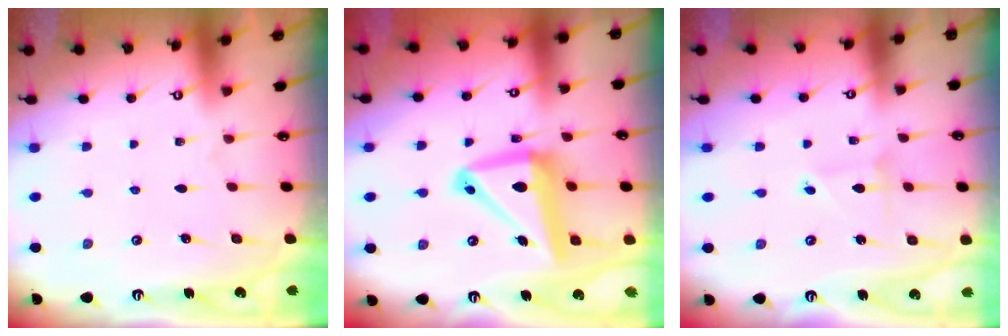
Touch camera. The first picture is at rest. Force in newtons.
{"total": 15.1, "press": 15.0, "slide": 1.8}
{"total": 2.2, "press": 2.2, "slide": 0.1}